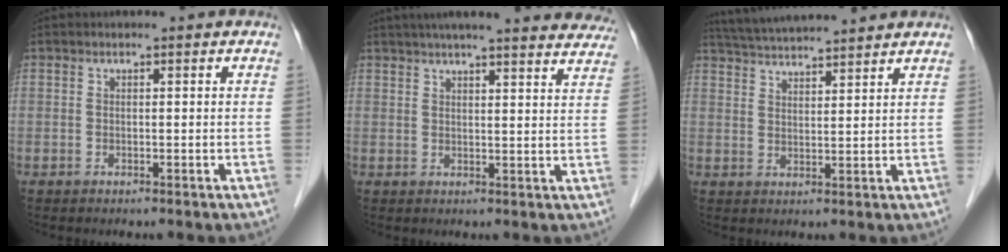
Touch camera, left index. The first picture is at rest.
{"total": 25.0, "force": [22.6, 2.9, 10.3], "torque": [-0.151, -0.007, 0.269]}
{"total": 10.8, "force": [10.1, 0.0, 3.8], "torque": [-0.076, 0.030, 0.159]}